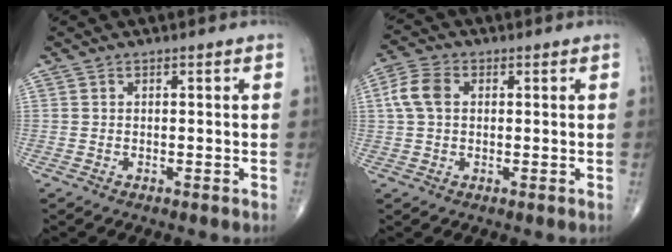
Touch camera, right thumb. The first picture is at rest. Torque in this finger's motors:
{"motor_torque": [0.01, 0.02, 0.33, 0.11, 0.10]}